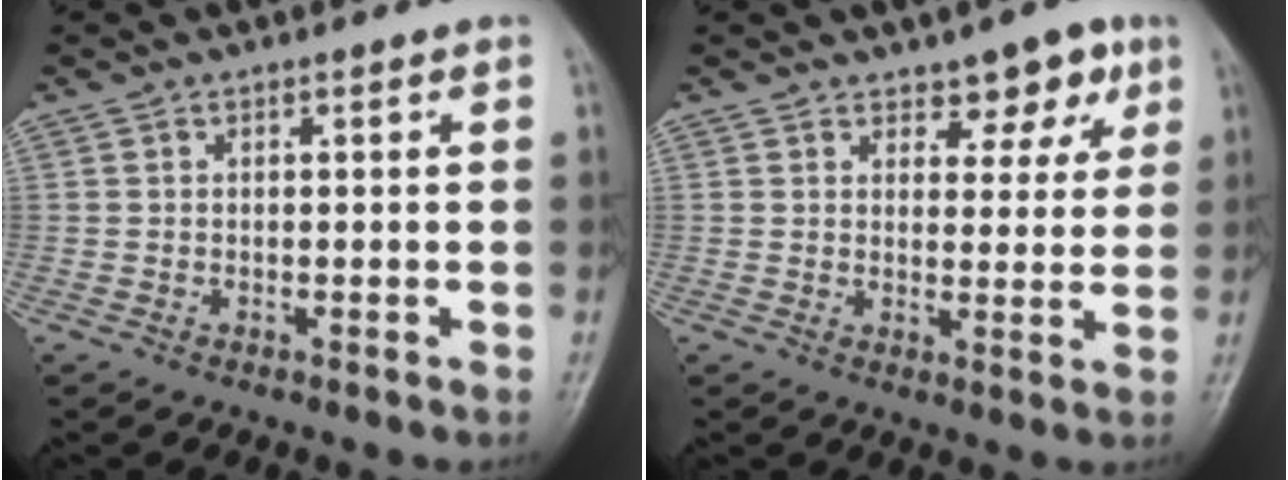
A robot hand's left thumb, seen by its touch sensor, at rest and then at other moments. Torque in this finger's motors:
{"motor_torque": [0.10, 0.25, -0.04, -0.16, 0.06]}